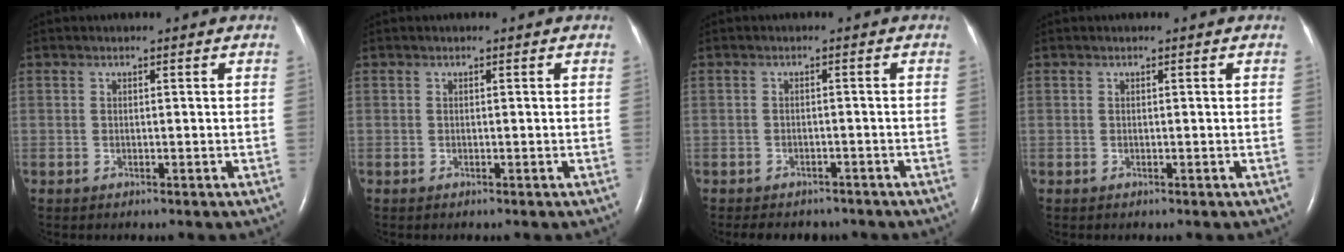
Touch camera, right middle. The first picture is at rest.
{"total": 0.0}
{"total": 7.2, "force": [-6.1, 3.2, 2.1], "torque": [-0.032, 0.003, -0.070]}
{"total": 0.0}